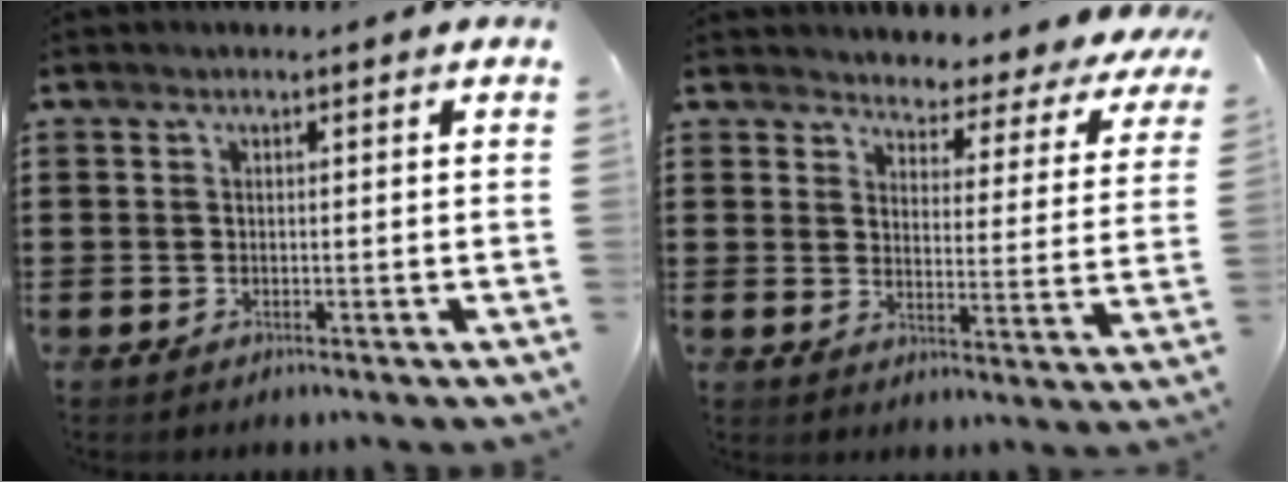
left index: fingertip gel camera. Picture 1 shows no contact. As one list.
[{"total": 3.2, "force": [3.1, 0.6, 0.1], "torque": [-0.021, -0.033, 0.046]}]